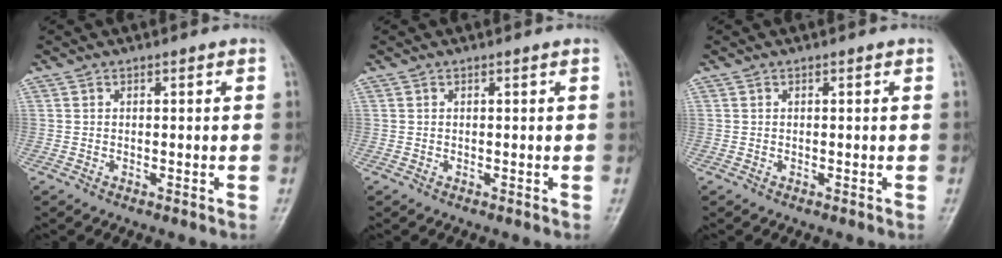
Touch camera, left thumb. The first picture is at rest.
{"total": 0.0}
{"total": 0.0}